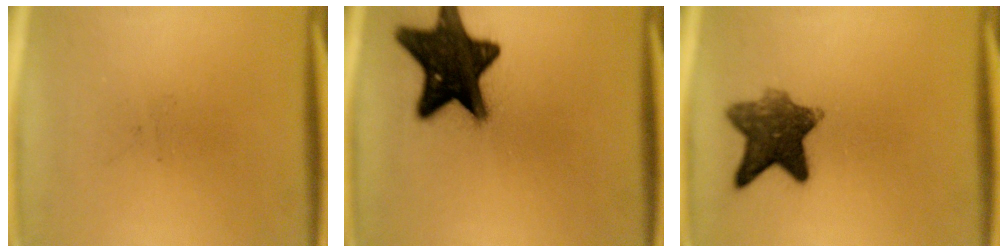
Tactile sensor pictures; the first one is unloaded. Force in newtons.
{"total": 17.7}
{"total": 9.1}